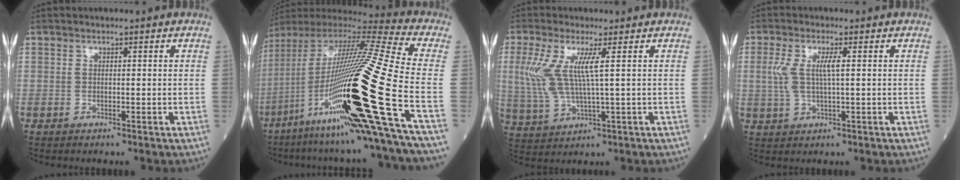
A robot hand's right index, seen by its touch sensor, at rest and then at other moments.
{"total": 31.5, "force": [-10.8, -0.9, 29.6], "torque": [-0.509, -0.045, -0.204]}
{"total": 7.9, "force": [1.8, 0.9, 7.6], "torque": [-0.192, 0.000, 0.040]}
{"total": 4.8, "force": [0.8, 0.9, 4.7], "torque": [-0.111, 0.004, 0.016]}